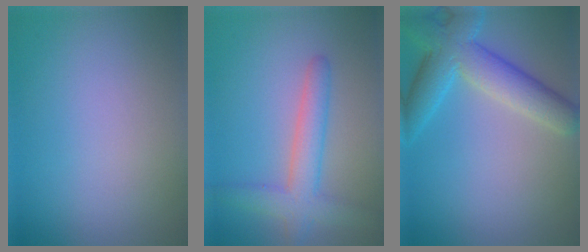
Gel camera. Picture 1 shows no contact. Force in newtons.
{"total": 4.0, "press": 4.0, "slide": 0.3}
{"total": 6.3, "press": 6.3, "slide": 0.3}